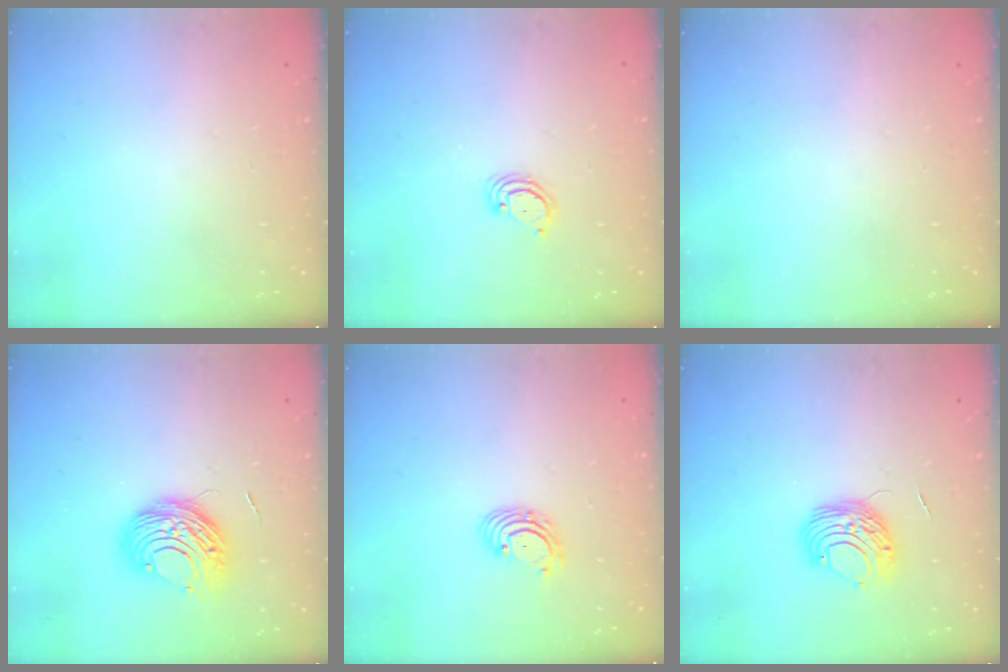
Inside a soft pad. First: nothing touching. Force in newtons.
{"total": 2.9, "press": 2.9, "slide": 0.2}
{"total": 0.0}
{"total": 10.4, "press": 10.3, "slide": 1.0}
{"total": 2.9, "press": 2.9, "slide": 0.3}
{"total": 9.3, "press": 9.3, "slide": 0.5}